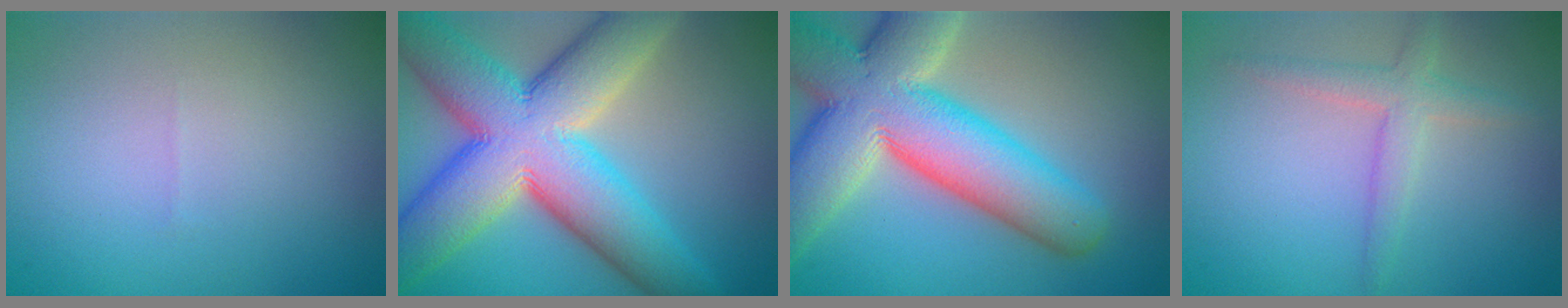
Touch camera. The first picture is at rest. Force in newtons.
{"total": 14.6, "press": 14.6, "slide": 0.5}
{"total": 13.6, "press": 13.5, "slide": 1.3}
{"total": 2.5, "press": 2.5, "slide": 0.2}